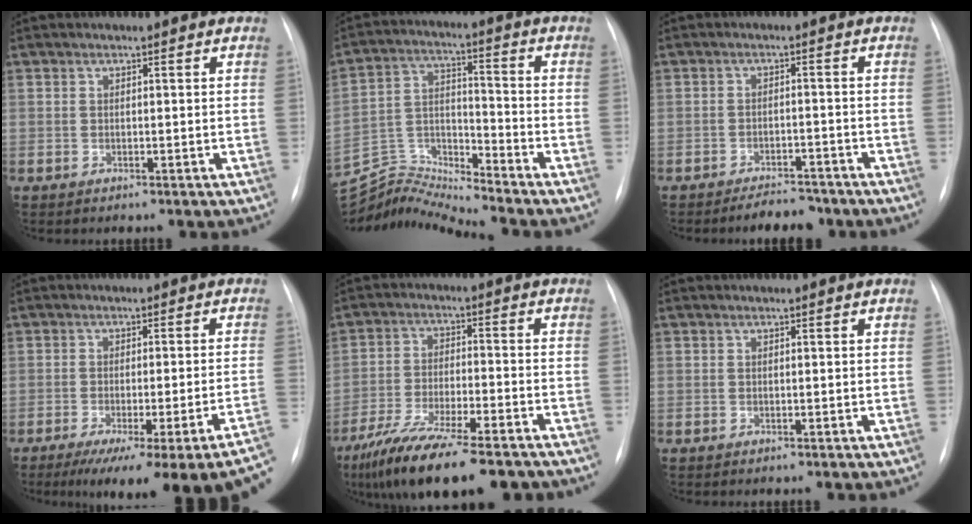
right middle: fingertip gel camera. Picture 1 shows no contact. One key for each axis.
{"total": 10.8, "fx": -10.5, "fy": -2.4, "fz": -0.8, "tx": 0.004, "ty": 0.039, "tz": -0.200}
{"total": 4.7, "fx": -4.2, "fy": 1.5, "fz": 1.5, "tx": -0.020, "ty": -0.002, "tz": -0.062}
{"total": 20.0, "fx": -15.2, "fy": -0.3, "fz": 13.1, "tx": -0.099, "ty": -0.028, "tz": -0.197}
{"total": 17.0, "fx": -13.0, "fy": 3.2, "fz": 10.4, "tx": -0.173, "ty": -0.027, "tz": -0.213}
{"total": 0.0}